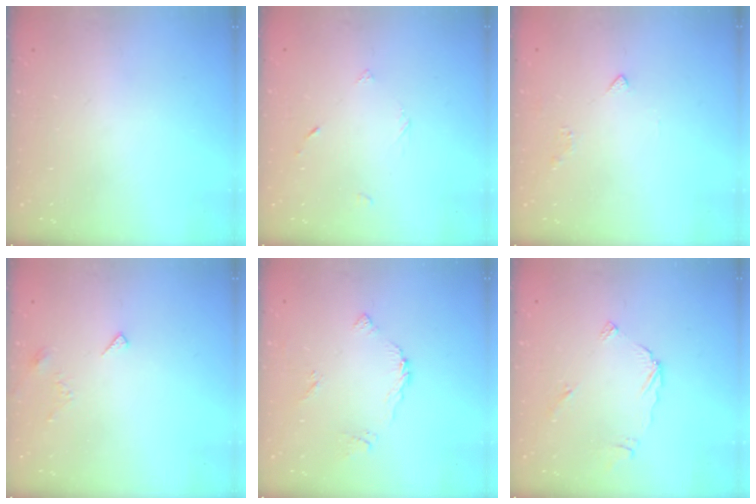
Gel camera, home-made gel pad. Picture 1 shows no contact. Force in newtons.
{"total": 2.0, "press": 2.0, "slide": 0.2}
{"total": 2.4, "press": 2.3, "slide": 0.6}
{"total": 3.3, "press": 3.3, "slide": 0.4}
{"total": 5.1, "press": 5.0, "slide": 0.2}
{"total": 4.9, "press": 4.9, "slide": 0.4}